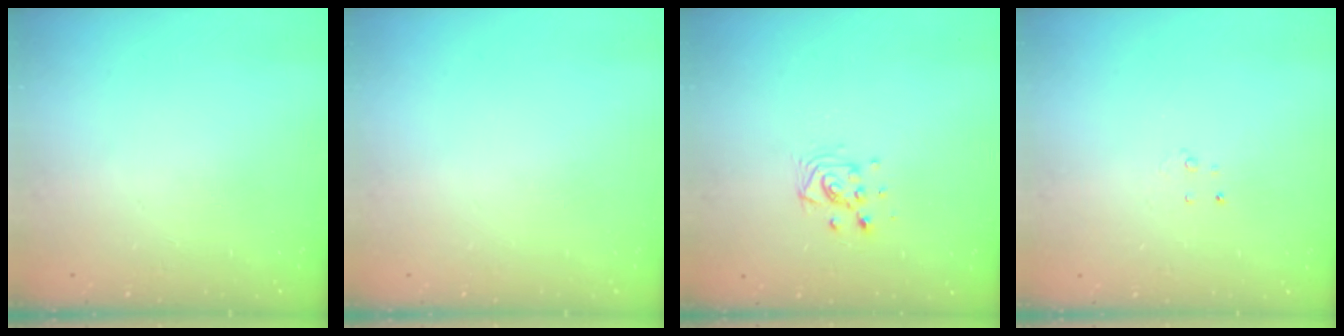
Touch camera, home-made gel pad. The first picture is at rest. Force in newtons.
{"total": 0.0}
{"total": 7.7, "press": 7.3, "slide": 2.4}
{"total": 2.6, "press": 2.6, "slide": 0.2}